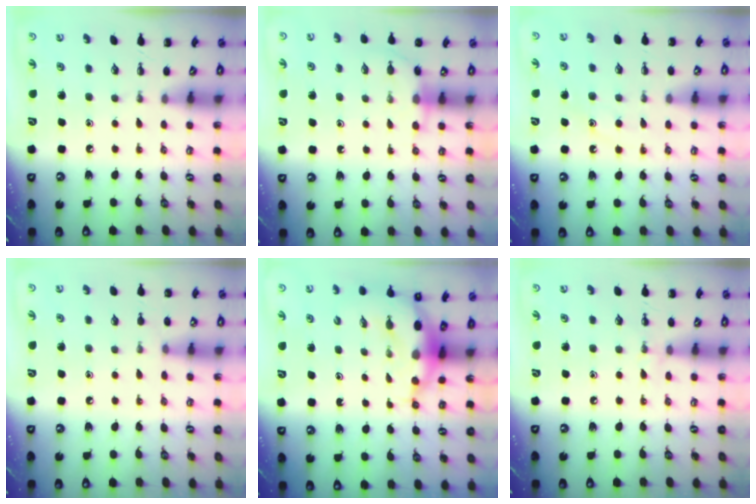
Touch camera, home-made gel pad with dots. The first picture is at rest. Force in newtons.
{"total": 5.6, "press": 5.5, "slide": 1.2}
{"total": 10.7, "press": 10.6, "slide": 1.4}
{"total": 5.9, "press": 5.8, "slide": 1.2}
{"total": 7.1, "press": 6.9, "slide": 1.7}
{"total": 6.1, "press": 5.8, "slide": 1.9}